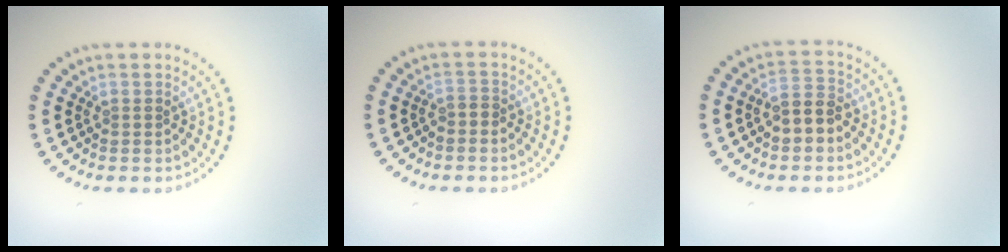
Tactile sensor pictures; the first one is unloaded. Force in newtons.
{"total": 0.6, "press": 0.4, "slide": 0.4}
{"total": 3.0, "press": 2.9, "slide": 0.9}